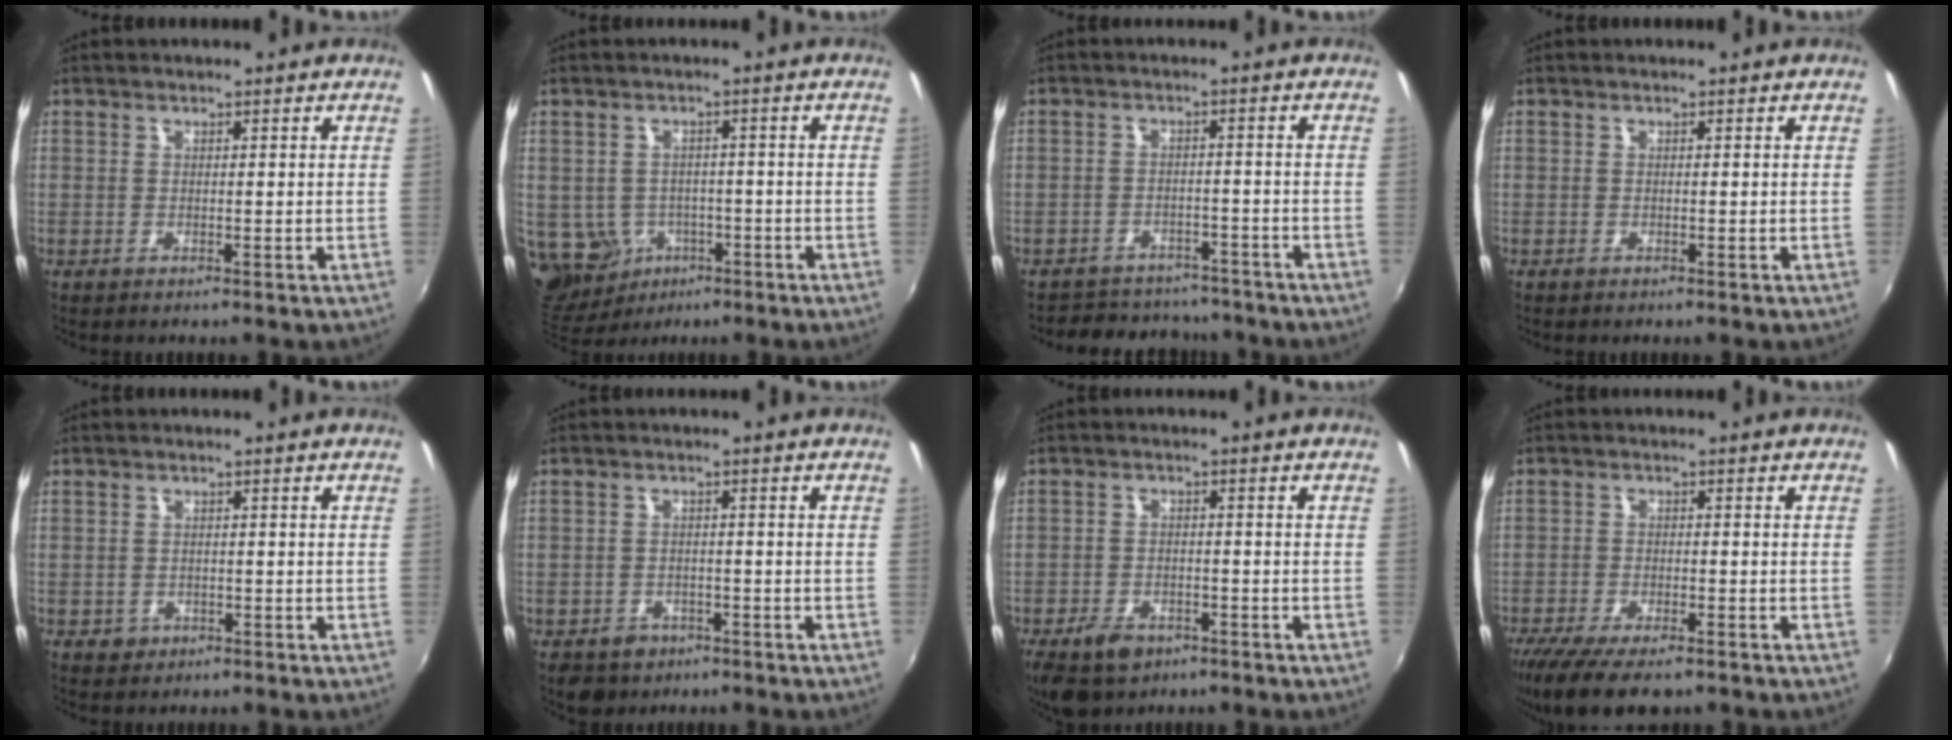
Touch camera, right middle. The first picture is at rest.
{"total": 11.0, "force": [-3.8, 9.4, 4.3], "torque": [-0.130, -0.008, -0.037]}
{"total": 12.0, "force": [-10.6, 4.8, 3.0], "torque": [-0.073, 0.016, -0.138]}
{"total": 0.0}
{"total": 2.1, "force": [-0.8, 1.8, 0.6], "torque": [-0.013, -0.001, -0.009]}
{"total": 5.1, "force": [-3.0, 3.9, 1.4], "torque": [-0.041, 0.001, -0.040]}
{"total": 8.6, "force": [-5.6, 4.9, 4.2], "torque": [-0.104, -0.012, -0.089]}
{"total": 11.6, "force": [-8.8, 3.5, 6.7], "torque": [-0.156, -0.039, -0.153]}